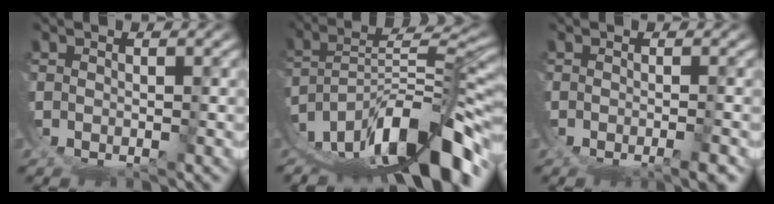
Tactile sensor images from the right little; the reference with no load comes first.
{"total": 11.5, "force": [-3.8, 5.1, 9.6], "torque": [-0.148, -0.008, -0.044]}
{"total": 2.3, "force": [-1.3, 0.6, 1.9], "torque": [-0.025, -0.004, -0.014]}